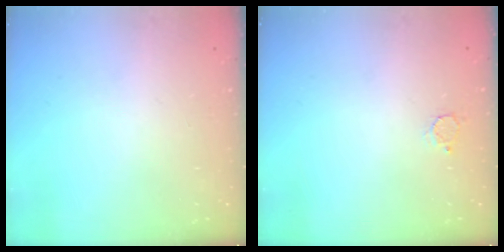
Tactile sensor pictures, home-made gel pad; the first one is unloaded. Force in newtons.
{"total": 2.3, "press": 2.3, "slide": 0.2}